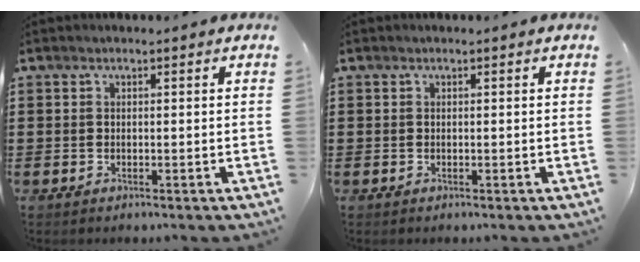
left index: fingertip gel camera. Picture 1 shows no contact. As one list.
[{"total": 0.0}]